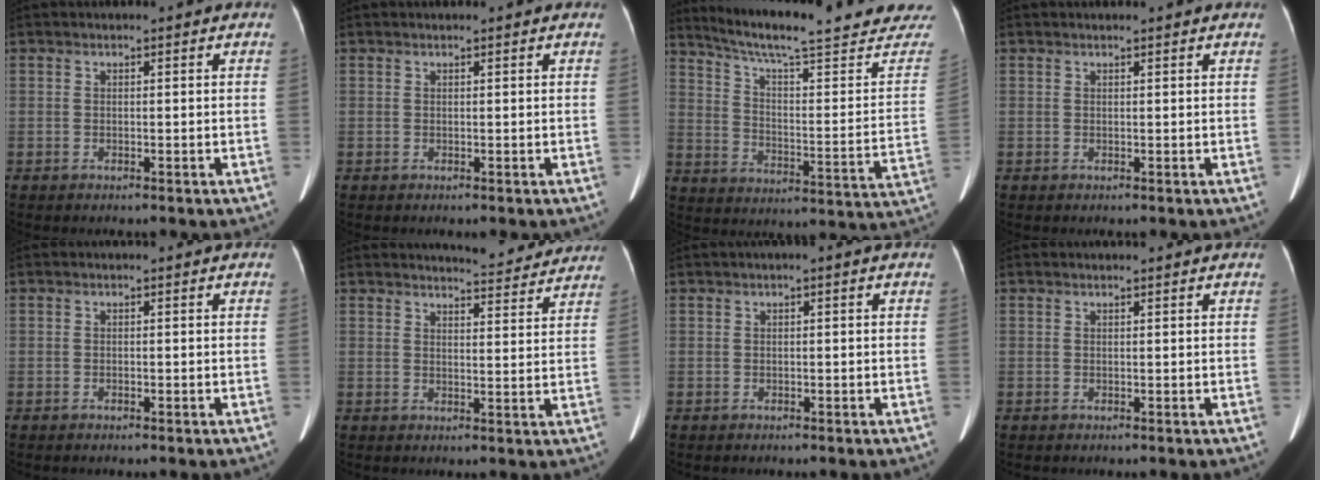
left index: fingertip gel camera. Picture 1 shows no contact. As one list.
[{"total": 0.7, "force": [0.7, 0.0, 0.3], "torque": [-0.008, 0.009, 0.013]}, {"total": 27.2, "force": [24.4, 2.2, 12.0], "torque": [-0.180, -0.074, 0.315]}, {"total": 1.4, "force": [1.3, 0.1, 0.4], "torque": [-0.010, 0.011, 0.020]}, {"total": 0.0}, {"total": 9.3, "force": [9.0, 1.0, 1.7], "torque": [-0.019, -0.010, 0.101]}, {"total": 0.6, "force": [0.0, 0.0, 0.6], "torque": [-0.012, 0.008, 0.004]}, {"total": 1.1, "force": [1.0, 0.0, 0.4], "torque": [-0.009, 0.011, 0.017]}]